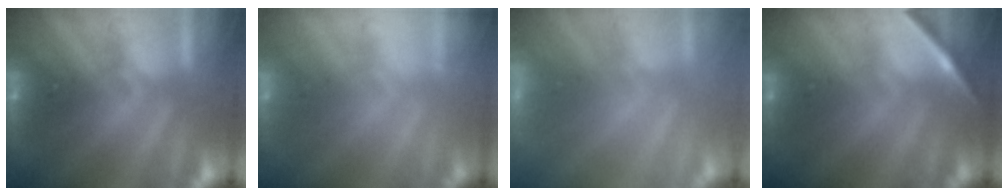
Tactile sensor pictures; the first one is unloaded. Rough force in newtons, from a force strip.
{"total": 1.6}
{"total": 8.6}
{"total": 1.6}